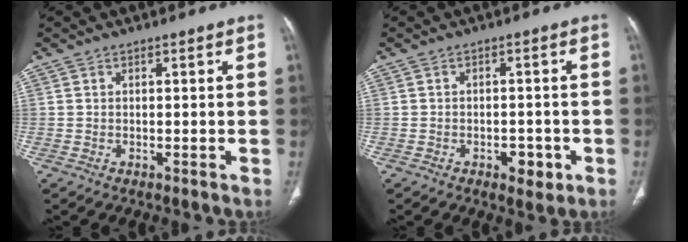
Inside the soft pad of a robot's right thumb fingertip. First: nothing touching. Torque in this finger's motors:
{"motor_torque": [0.28, 0.06, -0.23, 0.04, 0.00]}